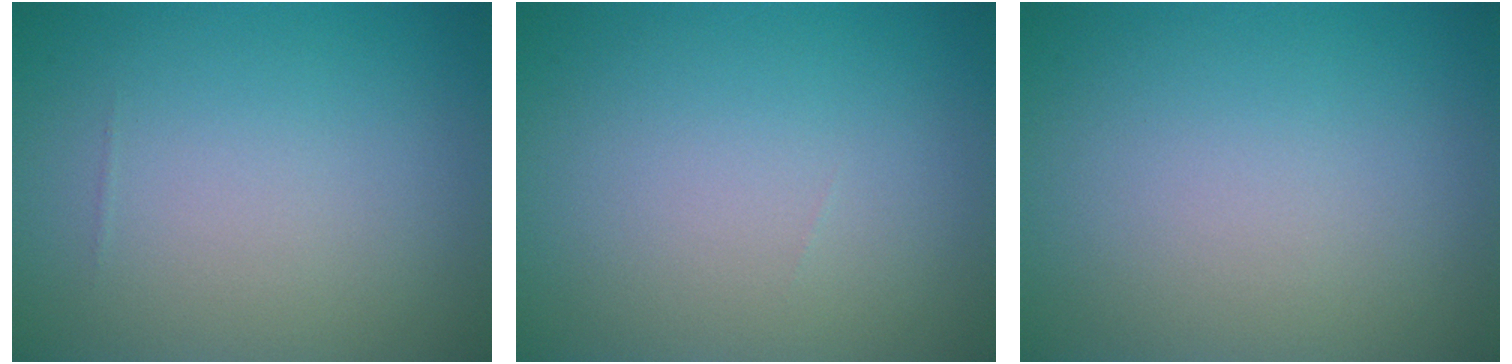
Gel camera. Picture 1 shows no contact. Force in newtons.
{"total": 0.0}
{"total": 0.0}